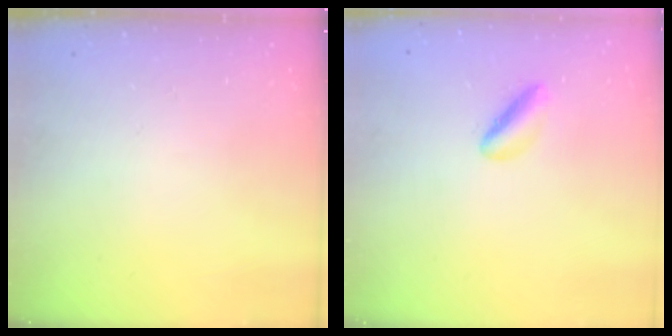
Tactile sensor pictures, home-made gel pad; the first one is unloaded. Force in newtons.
{"total": 2.9, "press": 2.9, "slide": 0.5}